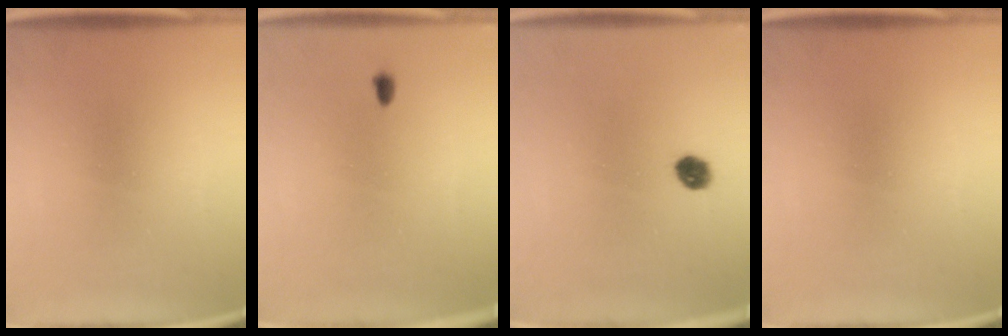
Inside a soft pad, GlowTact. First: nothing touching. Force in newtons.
{"total": 1.0}
{"total": 3.3}
{"total": 0.0}